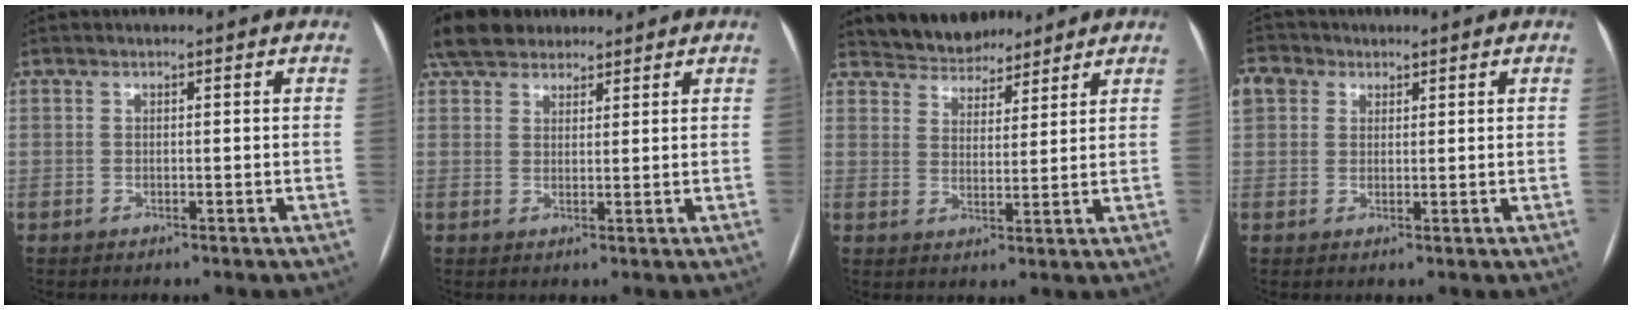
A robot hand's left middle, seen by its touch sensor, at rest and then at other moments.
{"total": 8.0, "force": [6.6, 3.7, 2.7], "torque": [-0.049, 0.036, 0.119]}
{"total": 7.5, "force": [6.9, 2.8, 0.8], "torque": [-0.011, 0.011, 0.111]}
{"total": 8.5, "force": [4.4, 6.3, 3.7], "torque": [-0.103, 0.037, 0.086]}